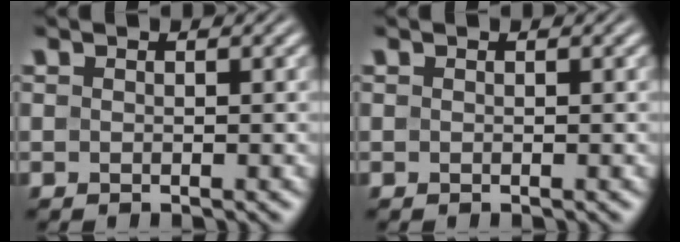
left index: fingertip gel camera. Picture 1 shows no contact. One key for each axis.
{"total": 0.0}